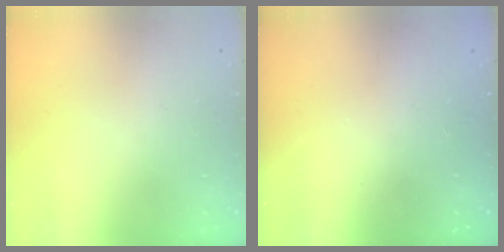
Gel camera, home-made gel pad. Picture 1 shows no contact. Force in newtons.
{"total": 2.3, "press": 2.2, "slide": 0.8}